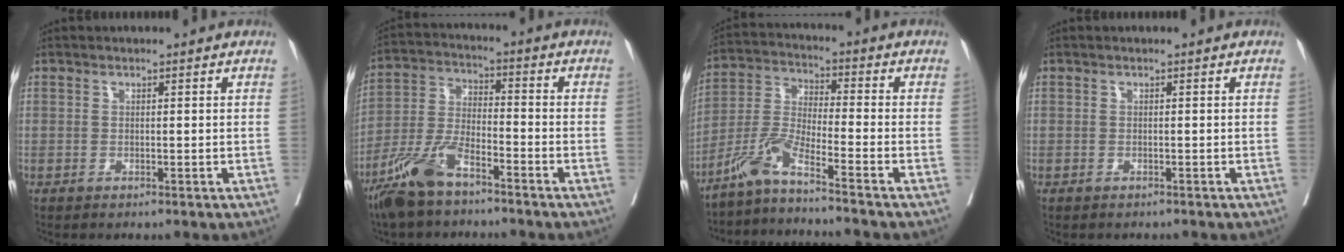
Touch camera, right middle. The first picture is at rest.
{"total": 9.8, "force": [-7.1, 2.6, 6.2], "torque": [-0.143, -0.016, -0.143]}
{"total": 7.2, "force": [-6.1, -1.5, 3.6], "torque": [-0.091, -0.010, -0.124]}
{"total": 0.9, "force": [-0.8, 0.3, 0.2], "torque": [-0.009, -0.001, -0.013]}